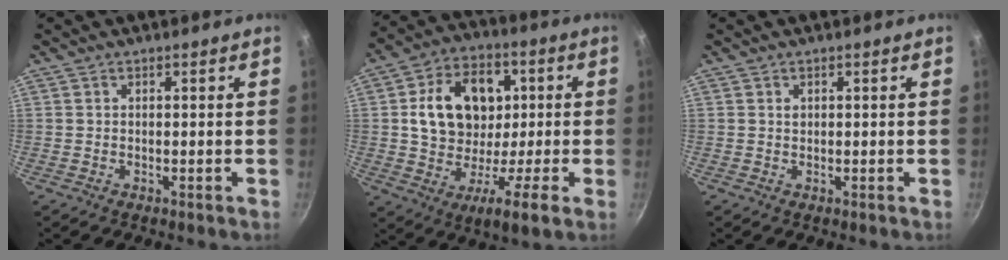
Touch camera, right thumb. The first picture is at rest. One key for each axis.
{"total": 17.6, "fx": 2.1, "fy": 12.7, "fz": 11.9, "tx": -0.171, "ty": 0.026, "tz": 0.025}
{"total": 0.6, "fx": 0.3, "fy": 0.5, "fz": 0.3, "tx": -0.001, "ty": -0.001, "tz": 0.004}